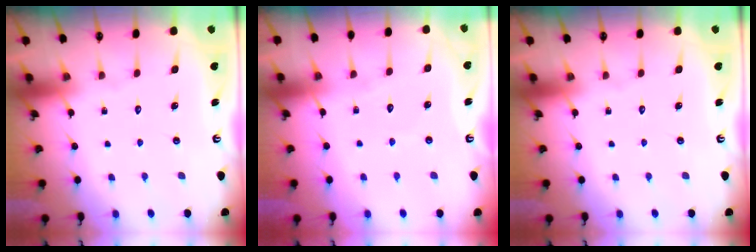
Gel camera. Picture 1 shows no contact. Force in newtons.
{"total": 2.9, "press": 2.9, "slide": 0.3}
{"total": 0.0}